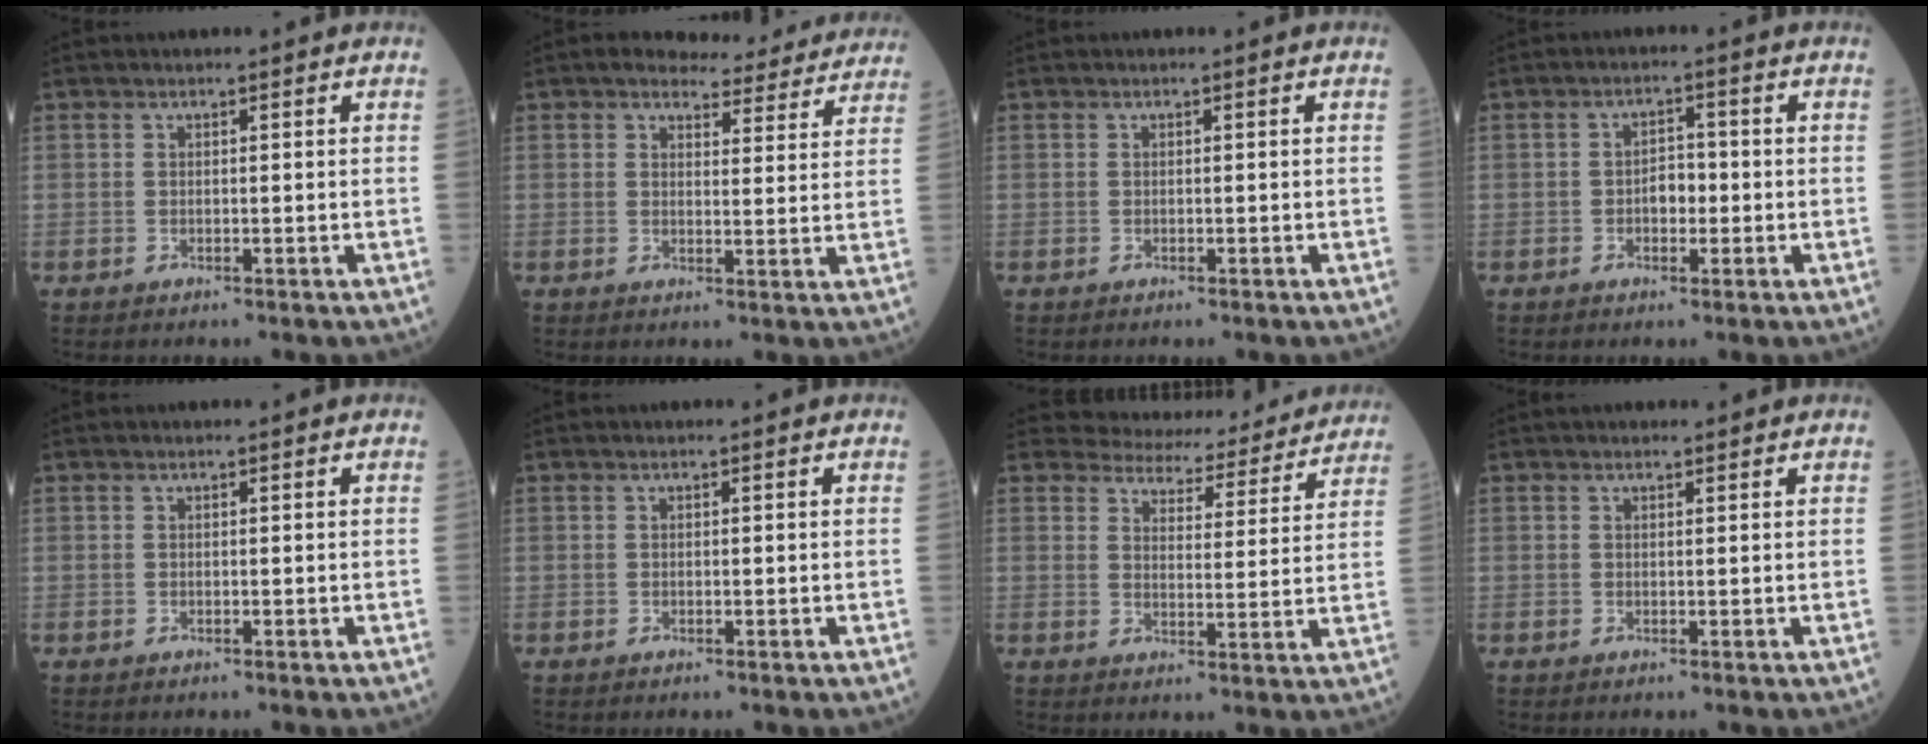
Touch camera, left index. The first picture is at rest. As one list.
[{"total": 10.6, "force": [10.0, 3.0, 2.0], "torque": [-0.005, -0.005, 0.103]}, {"total": 0.0}, {"total": 2.9, "force": [-0.6, 1.7, 2.3], "torque": [-0.035, 0.007, -0.012]}, {"total": 0.0}, {"total": 0.0}, {"total": 15.8, "force": [15.1, 4.1, 2.3], "torque": [-0.007, -0.020, 0.164]}, {"total": 2.7, "force": [2.5, 0.6, 0.8], "torque": [-0.009, 0.020, 0.031]}]